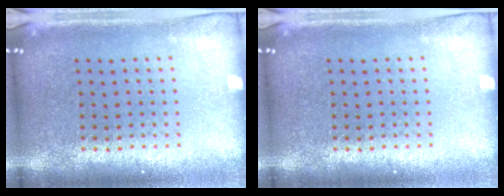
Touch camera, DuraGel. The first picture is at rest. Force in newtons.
{"total": 0.0}